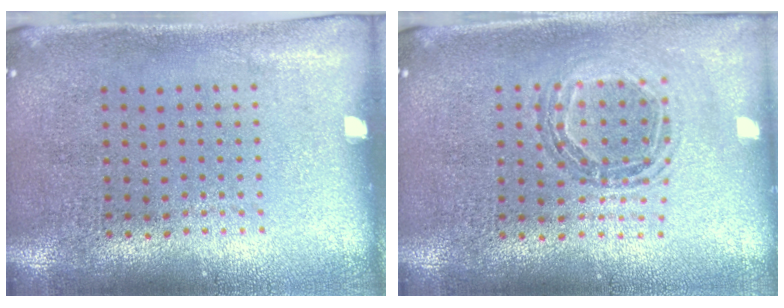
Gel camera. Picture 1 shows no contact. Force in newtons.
{"total": 0.9, "press": 0.9, "slide": 0.0}